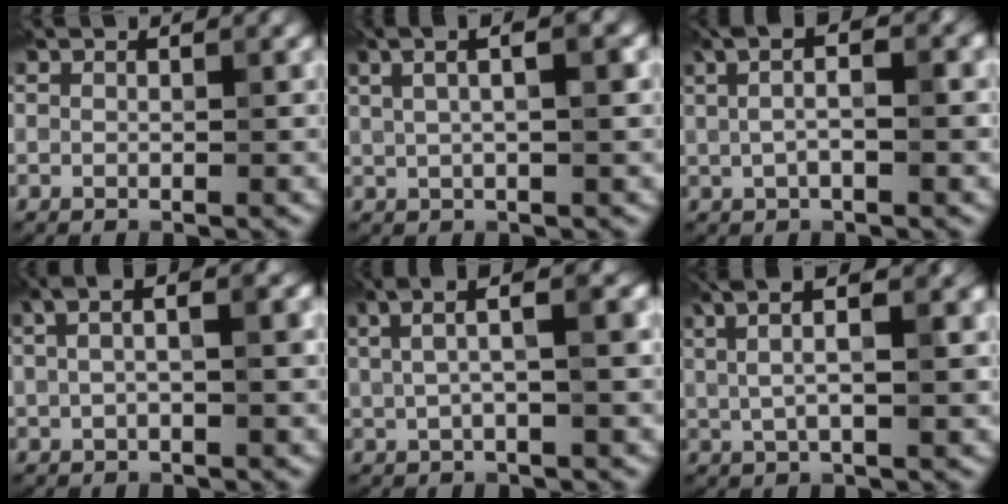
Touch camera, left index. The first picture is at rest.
{"total": 6.7, "force": [2.6, 2.8, 5.4], "torque": [-0.065, 0.026, 0.014]}
{"total": 5.9, "force": [1.6, 2.5, 5.1], "torque": [-0.068, 0.015, 0.008]}
{"total": 5.2, "force": [1.1, 2.6, 4.4], "torque": [-0.066, 0.014, 0.001]}
{"total": 5.5, "force": [1.5, 1.8, 5.0], "torque": [-0.080, 0.021, 0.011]}
{"total": 6.4, "force": [2.6, 2.0, 5.5], "torque": [-0.098, 0.008, 0.034]}